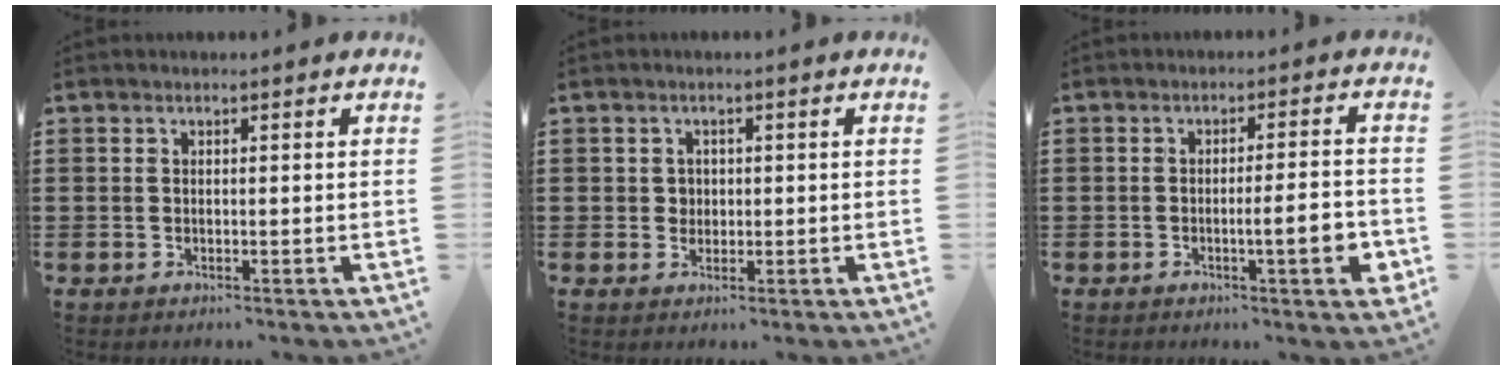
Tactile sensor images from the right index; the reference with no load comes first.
{"total": 1.6, "force": [0.2, 1.5, 0.4], "torque": [-0.012, 0.008, 0.003]}
{"total": 6.0, "force": [-1.7, 0.6, 5.7], "torque": [-0.083, -0.010, -0.030]}